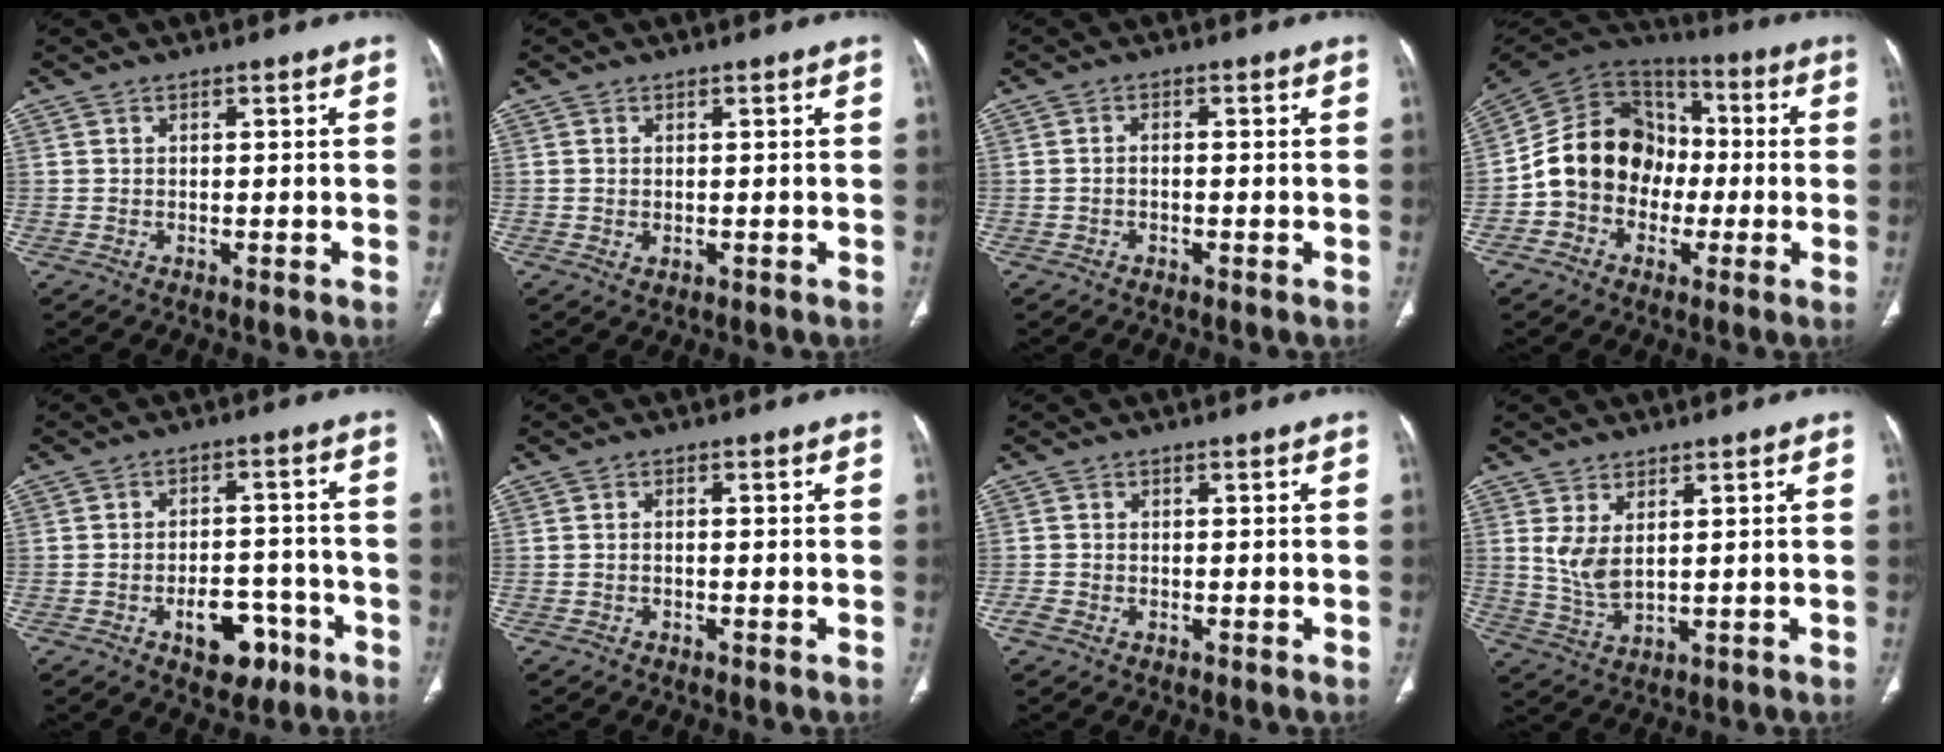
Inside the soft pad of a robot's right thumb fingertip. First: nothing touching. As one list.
[{"total": 0.9, "force": [-0.1, 0.6, 0.6], "torque": [-0.014, -0.002, 0.003]}, {"total": 1.2, "force": [-0.5, 0.7, 0.9], "torque": [-0.014, 0.008, -0.010]}, {"total": 15.9, "force": [-2.3, 13.1, 8.7], "torque": [-0.113, 0.042, -0.050]}, {"total": 8.5, "force": [-4.4, 5.2, 5.2], "torque": [-0.045, 0.038, -0.056]}, {"total": 0.6, "force": [-0.3, 0.3, 0.4], "torque": [-0.006, 0.004, -0.007]}, {"total": 1.5, "force": [-0.8, 1.0, 0.8], "torque": [-0.024, 0.000, -0.016]}, {"total": 5.3, "force": [1.8, 2.4, 4.4], "torque": [-0.090, -0.018, 0.048]}]